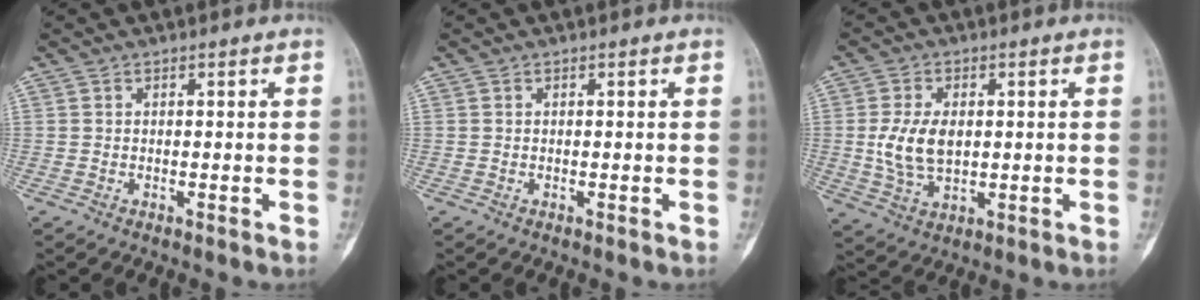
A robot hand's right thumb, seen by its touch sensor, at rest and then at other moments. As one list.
[{"total": 0.0}, {"total": 8.5, "force": [0.5, 5.2, 6.8], "torque": [-0.130, -0.005, 0.016]}]